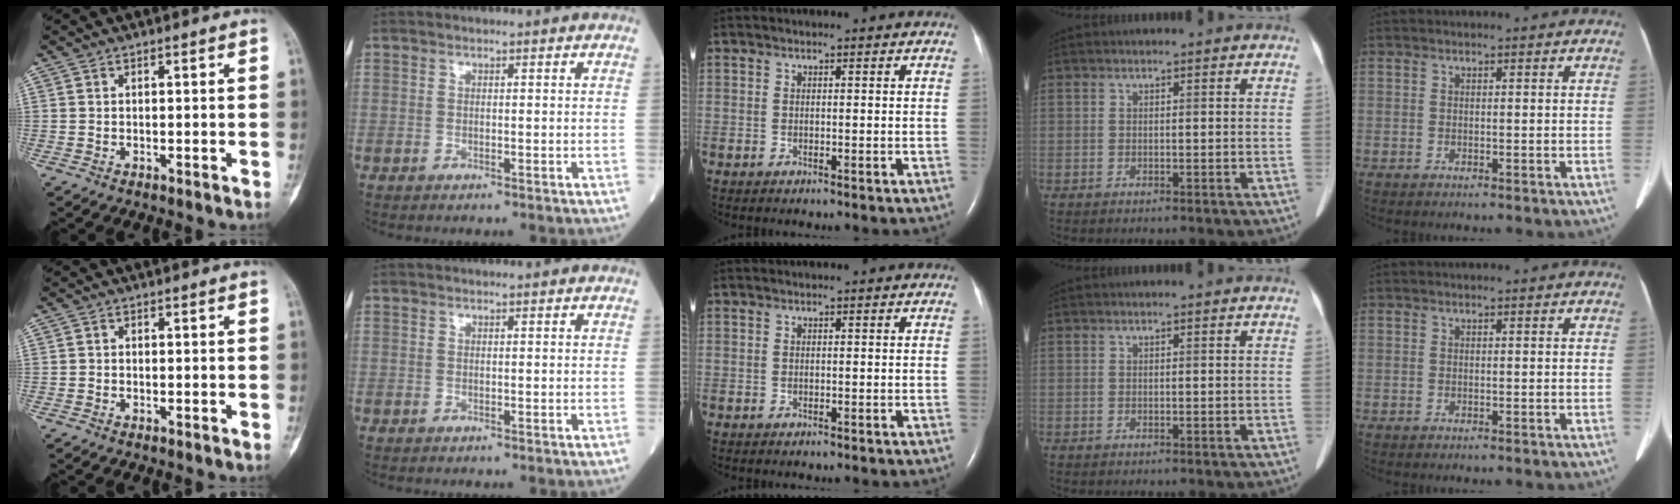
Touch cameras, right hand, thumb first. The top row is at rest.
{}